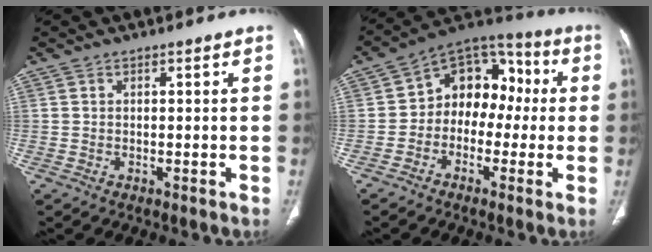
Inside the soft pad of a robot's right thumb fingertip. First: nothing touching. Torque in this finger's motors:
{"motor_torque": [-0.32, 0.71, 0.39, -0.21, 0.12]}